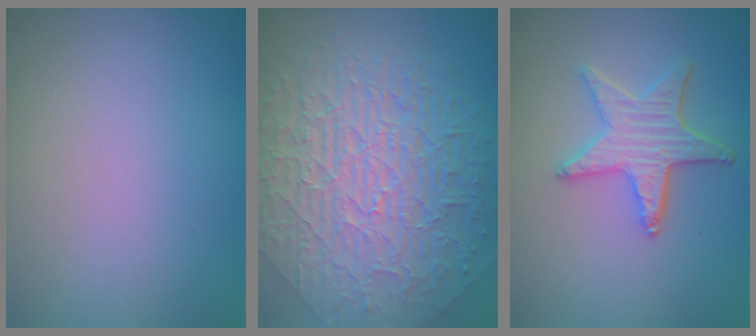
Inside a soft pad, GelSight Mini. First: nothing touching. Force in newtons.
{"total": 9.8, "press": 6.8, "slide": 7.0}
{"total": 4.3, "press": 3.6, "slide": 2.2}